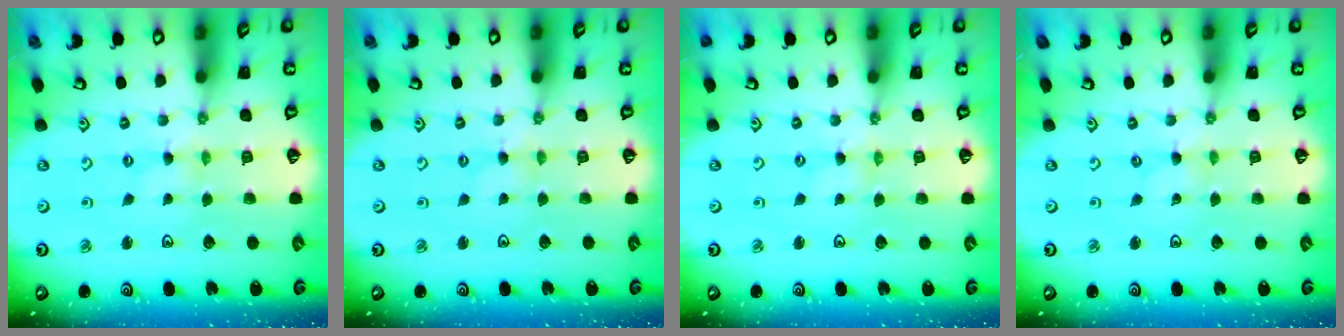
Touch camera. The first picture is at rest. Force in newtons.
{"total": 1.7, "press": 1.6, "slide": 0.3}
{"total": 1.1, "press": 1.0, "slide": 0.1}
{"total": 0.0}